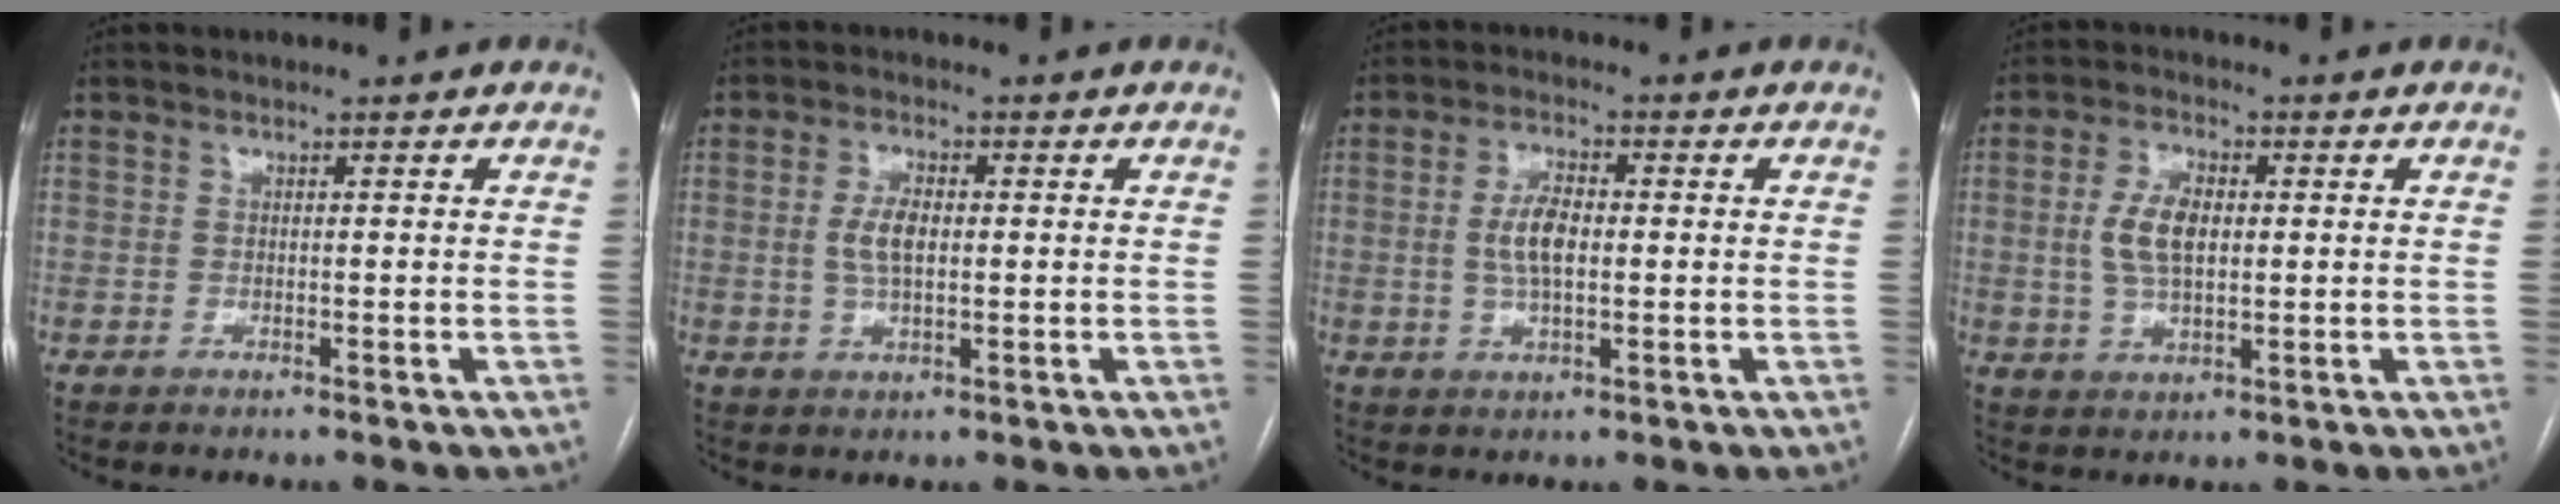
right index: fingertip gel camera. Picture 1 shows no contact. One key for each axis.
{"total": 4.5, "fx": 0.2, "fy": 1.9, "fz": 4.1, "tx": -0.088, "ty": 0.007, "tz": 0.007}
{"total": 5.6, "fx": 0.1, "fy": 2.2, "fz": 5.2, "tx": -0.107, "ty": 0.008, "tz": 0.002}
{"total": 6.8, "fx": 0.7, "fy": 3.3, "fz": 5.9, "tx": -0.127, "ty": 0.012, "tz": 0.016}